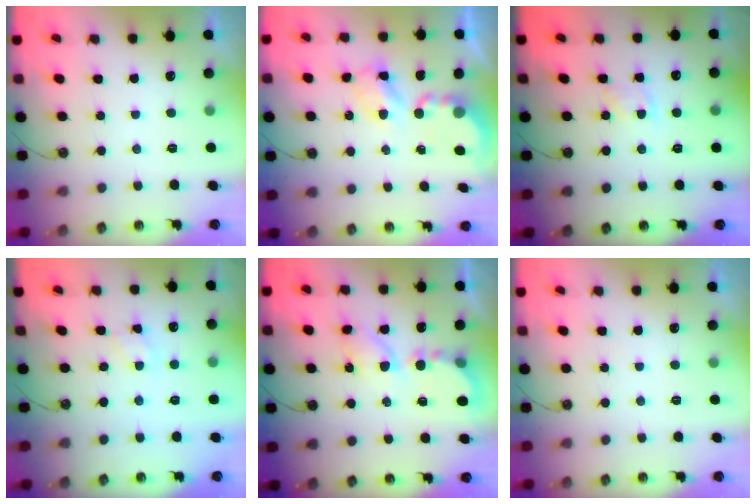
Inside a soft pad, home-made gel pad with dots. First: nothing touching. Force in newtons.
{"total": 5.3, "press": 5.2, "slide": 0.5}
{"total": 6.0, "press": 5.9, "slide": 0.6}
{"total": 2.4, "press": 2.4, "slide": 0.4}
{"total": 6.4, "press": 6.4, "slide": 0.3}
{"total": 0.0}